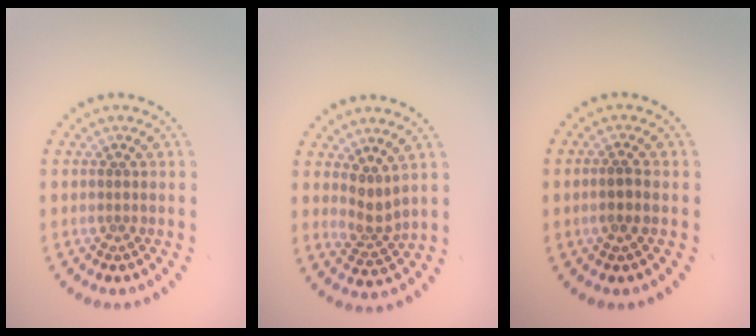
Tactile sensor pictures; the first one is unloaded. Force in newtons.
{"total": 2.2, "press": 1.6, "slide": 1.4}
{"total": 1.2, "press": 1.0, "slide": 0.6}